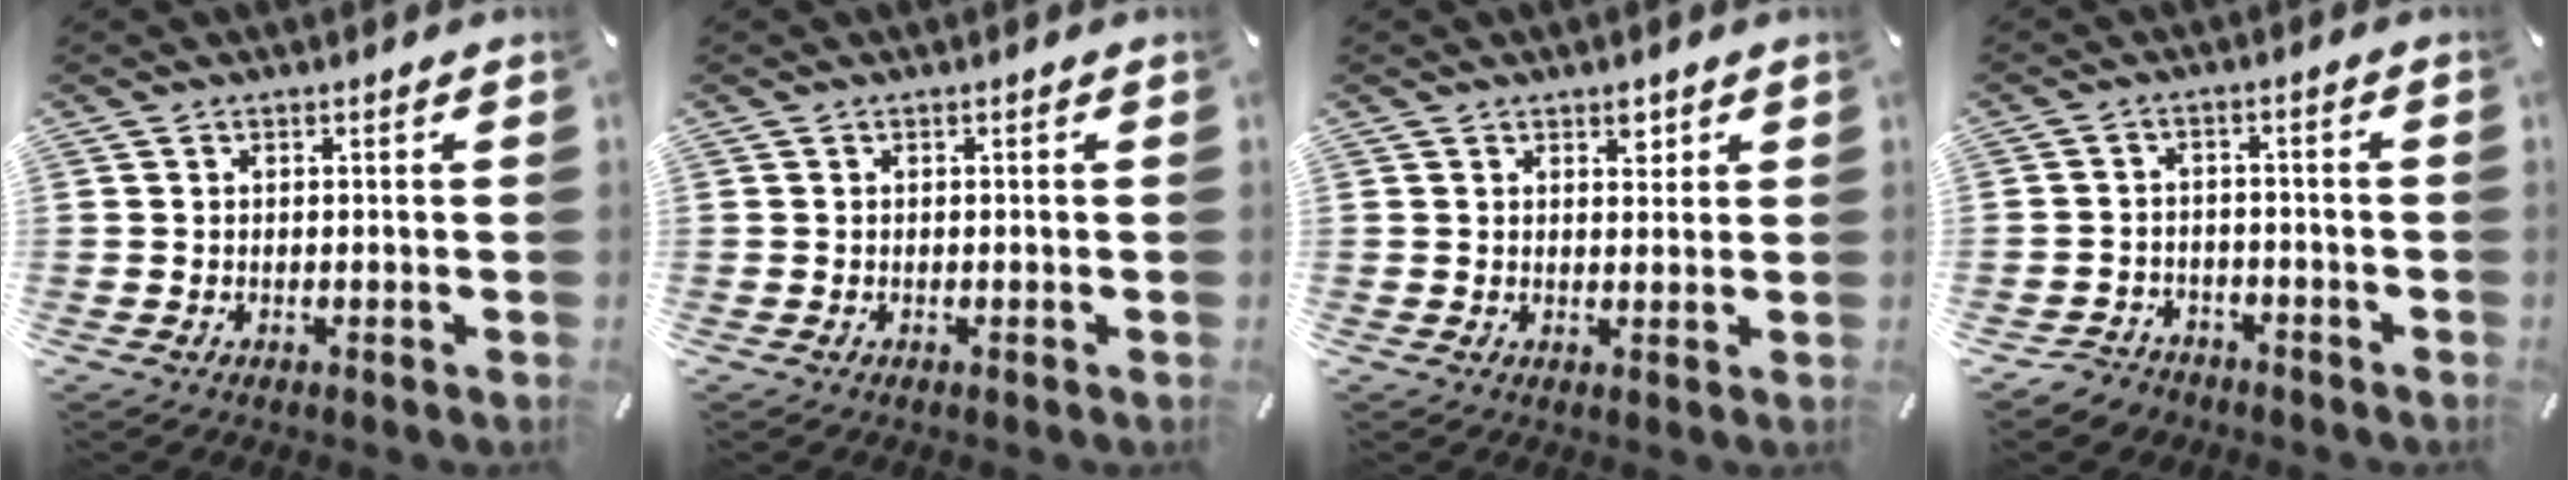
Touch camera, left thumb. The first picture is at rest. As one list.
[{"total": 0.0}, {"total": 2.8, "force": [1.7, 1.6, 1.4], "torque": [-0.006, -0.008, 0.026]}, {"total": 4.5, "force": [-3.4, 2.7, 1.0], "torque": [-0.027, 0.014, -0.069]}]